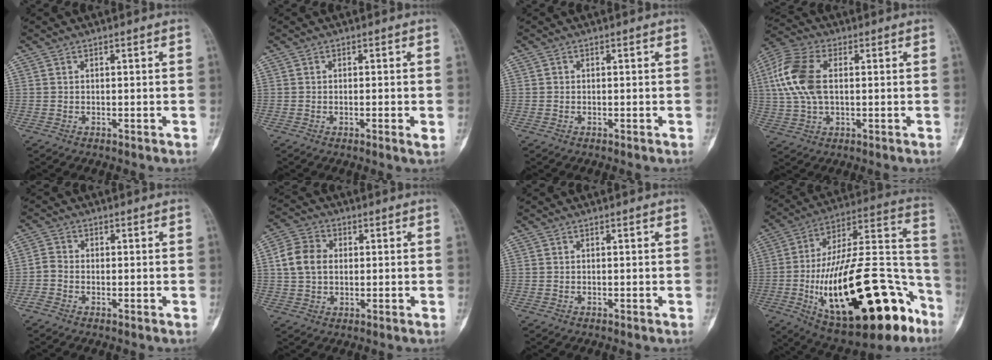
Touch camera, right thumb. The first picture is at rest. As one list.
[{"total": 1.9, "force": [-0.2, 0.2, 1.8], "torque": [-0.034, -0.006, -0.009]}, {"total": 0.0}, {"total": 12.5, "force": [1.8, 7.3, 10.0], "torque": [-0.228, 0.016, 0.034]}, {"total": 2.2, "force": [-1.1, 1.5, 1.3], "torque": [-0.024, 0.003, -0.034]}, {"total": 7.8, "force": [1.0, 6.0, 4.8], "torque": [-0.077, 0.010, 0.012]}, {"total": 0.0}, {"total": 35.1, "force": [-14.2, 13.9, 28.9], "torque": [-0.423, 0.065, -0.210]}]